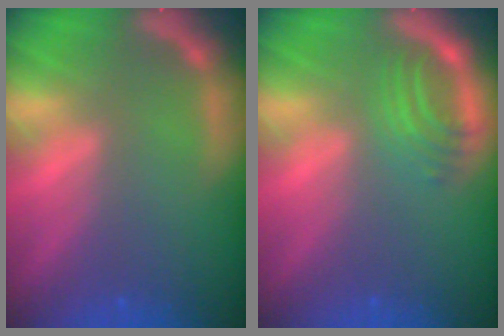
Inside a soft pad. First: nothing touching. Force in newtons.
{"total": 3.4}